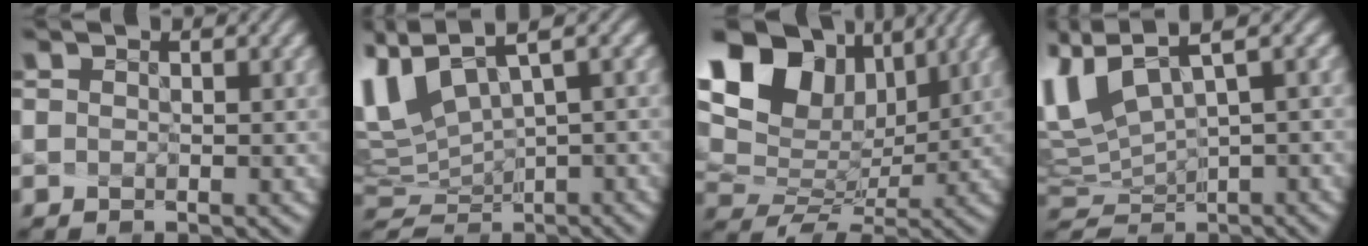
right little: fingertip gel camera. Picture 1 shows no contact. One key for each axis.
{"total": 3.9, "fx": 1.3, "fy": 1.1, "fz": 3.5, "tx": -0.103, "ty": -0.023, "tz": 0.054}
{"total": 13.0, "fx": 5.7, "fy": 8.4, "fz": 8.1, "tx": -0.181, "ty": 0.024, "tz": 0.131}
{"total": 4.6, "fx": 1.9, "fy": 1.1, "fz": 4.1, "tx": -0.123, "ty": -0.020, "tz": 0.065}